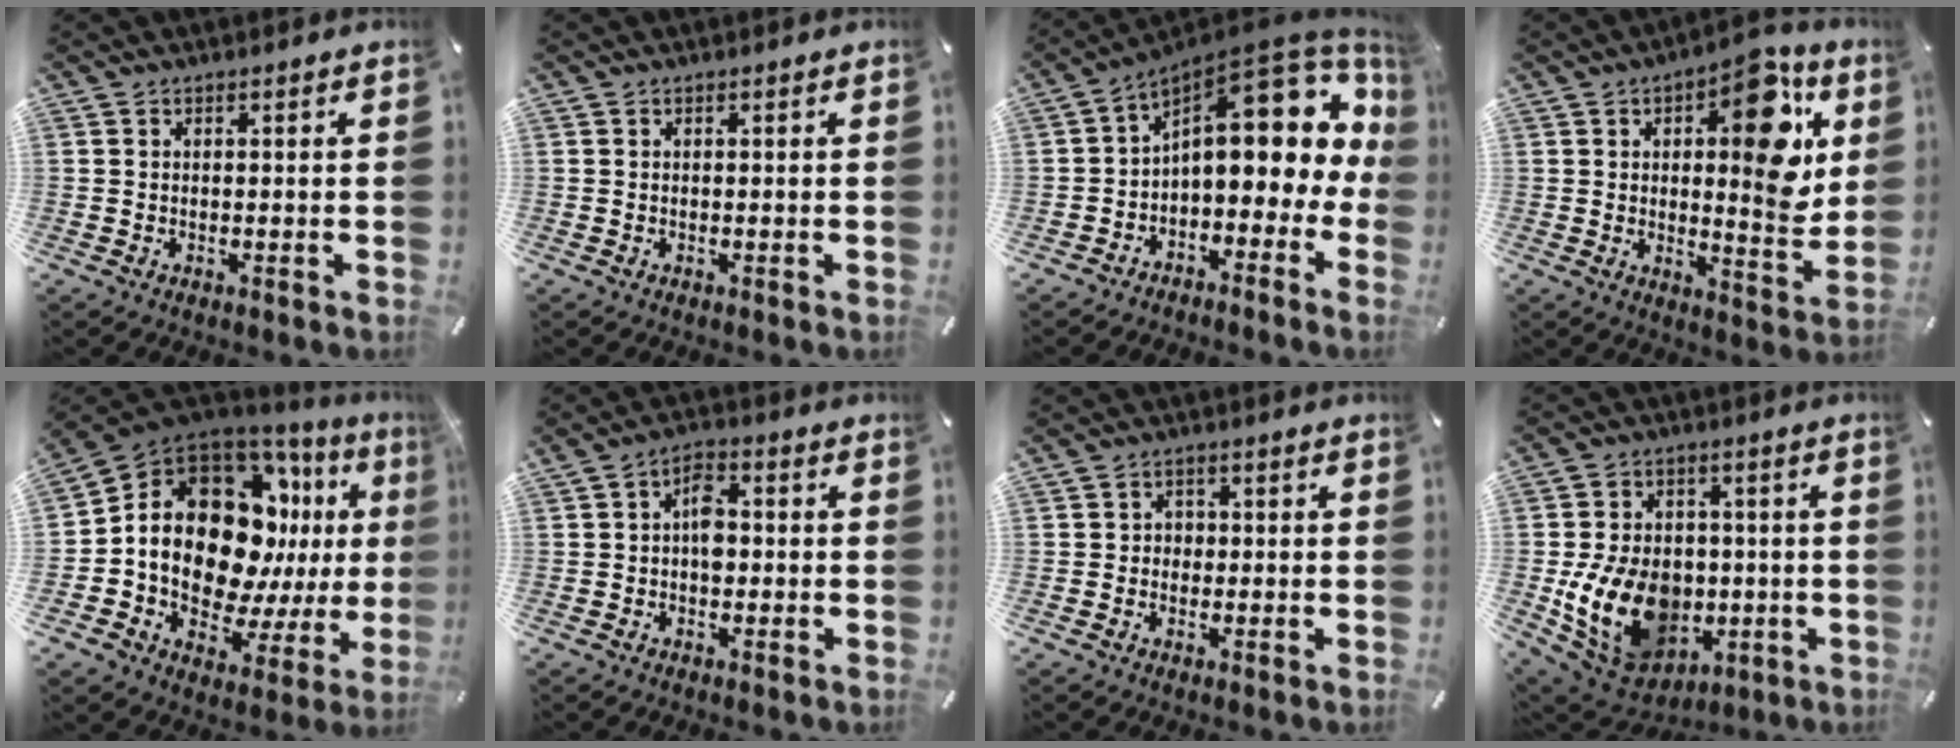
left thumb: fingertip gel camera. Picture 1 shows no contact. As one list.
[{"total": 0.0}, {"total": 16.7, "force": [5.5, 8.7, 13.1], "torque": [-0.166, -0.054, 0.093]}, {"total": 17.5, "force": [5.6, 7.2, 14.9], "torque": [-0.170, -0.041, 0.082]}, {"total": 21.6, "force": [4.1, 14.4, 15.5], "torque": [-0.284, -0.049, 0.074]}, {"total": 5.6, "force": [-0.3, 3.6, 4.2], "torque": [-0.055, 0.006, -0.011]}, {"total": 3.1, "force": [-0.9, 2.8, 0.8], "torque": [-0.009, 0.006, -0.023]}, {"total": 17.2, "force": [-2.8, 13.4, 10.4], "torque": [-0.211, 0.004, -0.036]}]